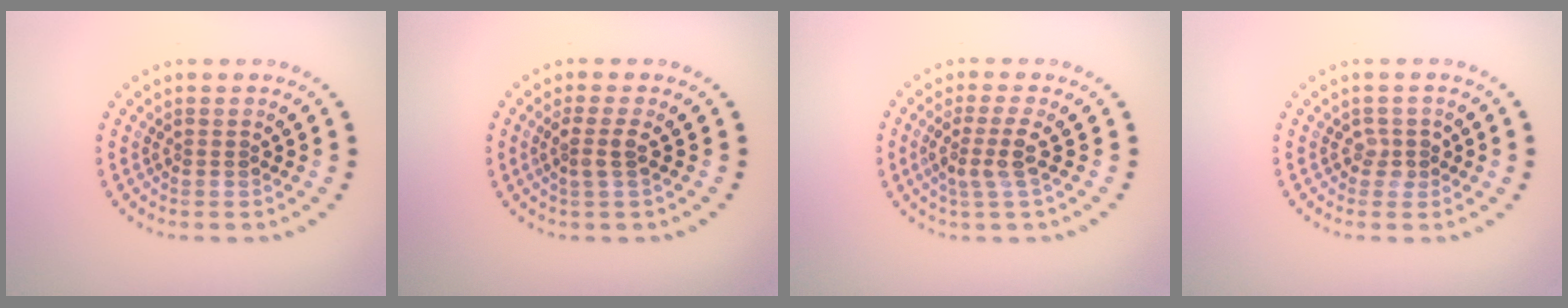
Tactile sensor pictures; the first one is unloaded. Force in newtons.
{"total": 1.8, "press": 1.4, "slide": 1.0}
{"total": 2.5, "press": 2.0, "slide": 1.5}
{"total": 1.3, "press": 1.1, "slide": 0.7}